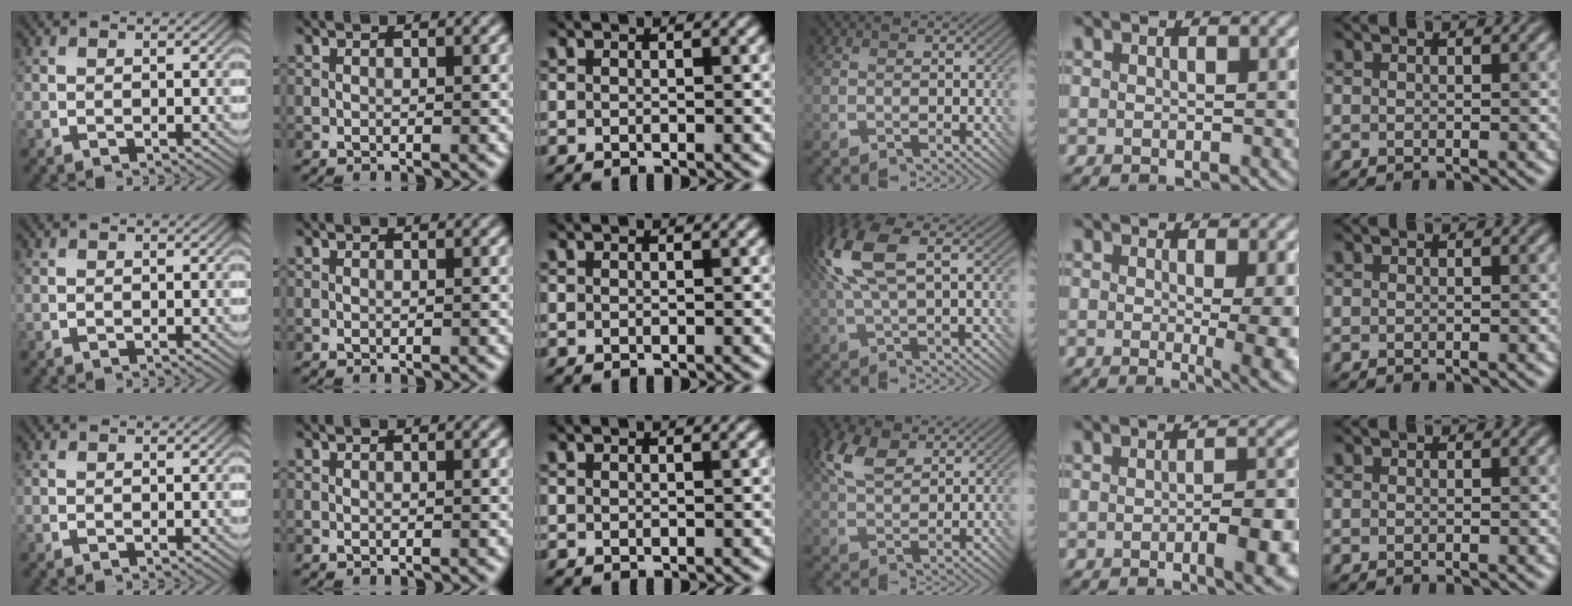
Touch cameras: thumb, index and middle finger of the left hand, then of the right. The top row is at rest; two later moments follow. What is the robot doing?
{"motion": "insert", "object": "bottle cap"}